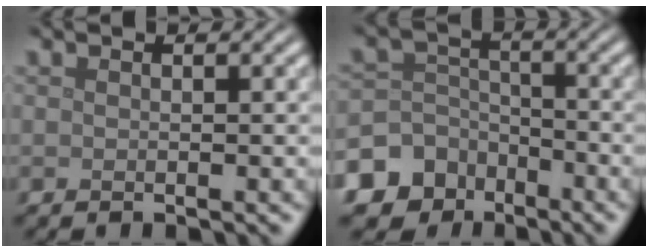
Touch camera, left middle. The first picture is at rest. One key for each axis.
{"total": 9.0, "fx": -5.8, "fy": 6.9, "fz": 1.2, "tx": -0.022, "ty": -0.014, "tz": -0.121}